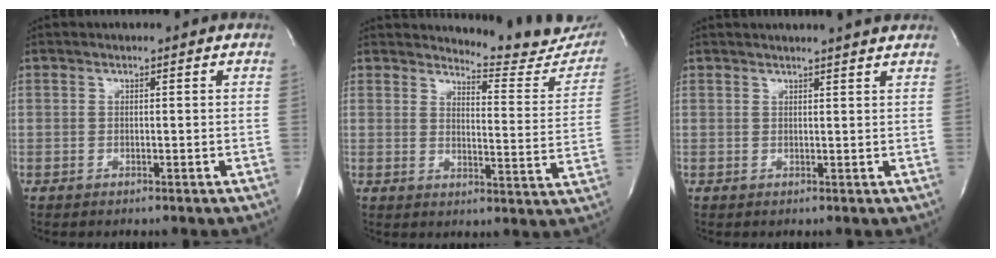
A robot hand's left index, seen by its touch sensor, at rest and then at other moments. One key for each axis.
{"total": 12.7, "fx": 12.5, "fy": 1.9, "fz": 1.3, "tx": -0.001, "ty": -0.074, "tz": 0.131}
{"total": 6.9, "fx": 6.4, "fy": -0.4, "fz": 2.5, "tx": -0.034, "ty": 0.013, "tz": 0.063}